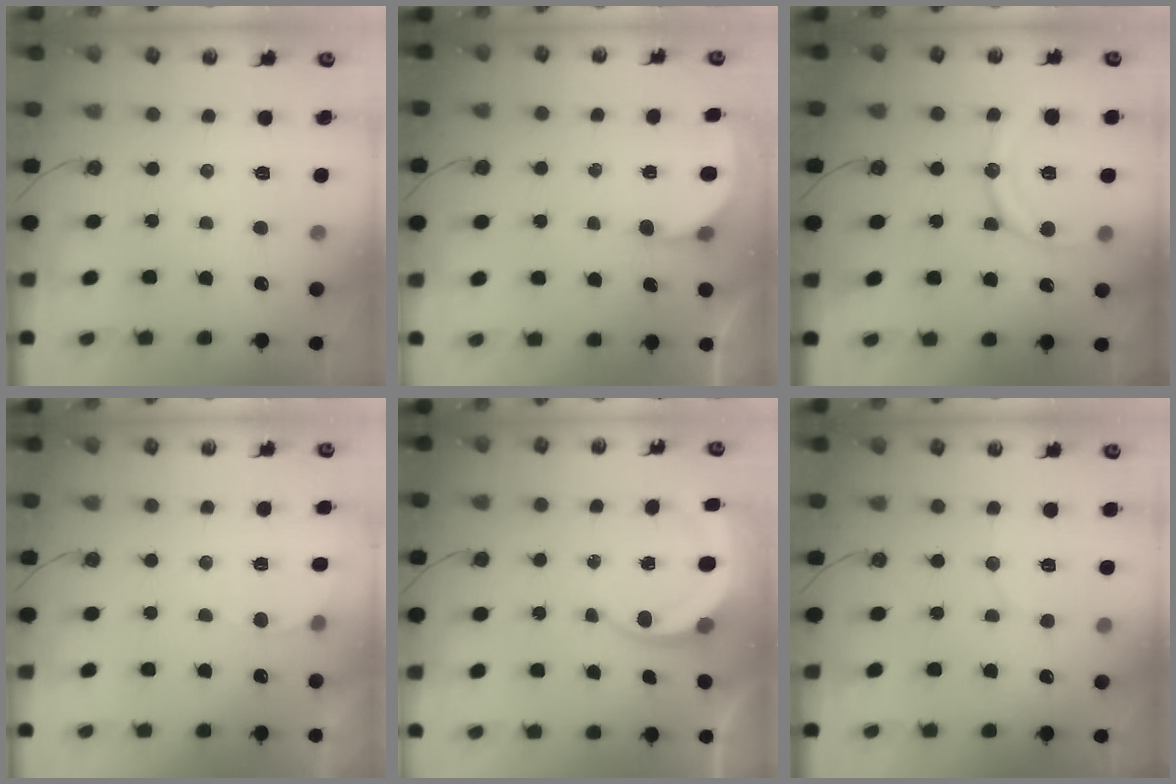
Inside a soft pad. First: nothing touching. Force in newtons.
{"total": 2.4, "press": 2.4, "slide": 0.5}
{"total": 13.5, "press": 13.4, "slide": 1.5}
{"total": 4.0, "press": 3.9, "slide": 0.9}
{"total": 5.7, "press": 5.6, "slide": 0.7}
{"total": 5.6, "press": 5.5, "slide": 0.7}